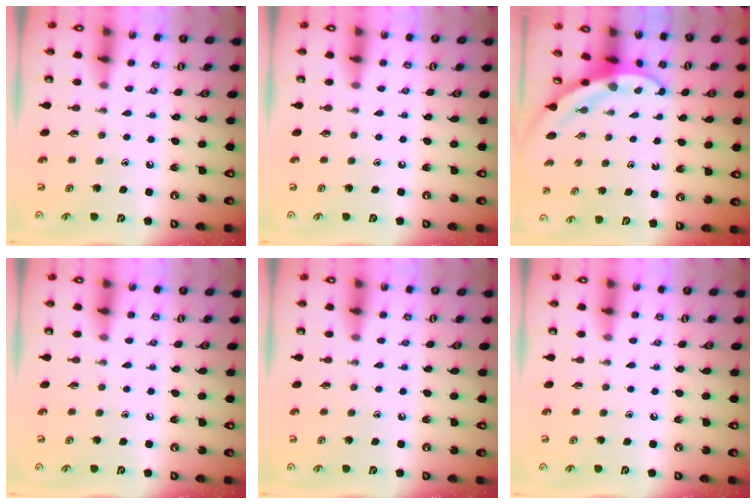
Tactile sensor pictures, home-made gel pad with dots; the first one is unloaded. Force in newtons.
{"total": 0.0}
{"total": 3.7, "press": 3.7, "slide": 0.5}
{"total": 0.0}
{"total": 0.0}
{"total": 0.0}